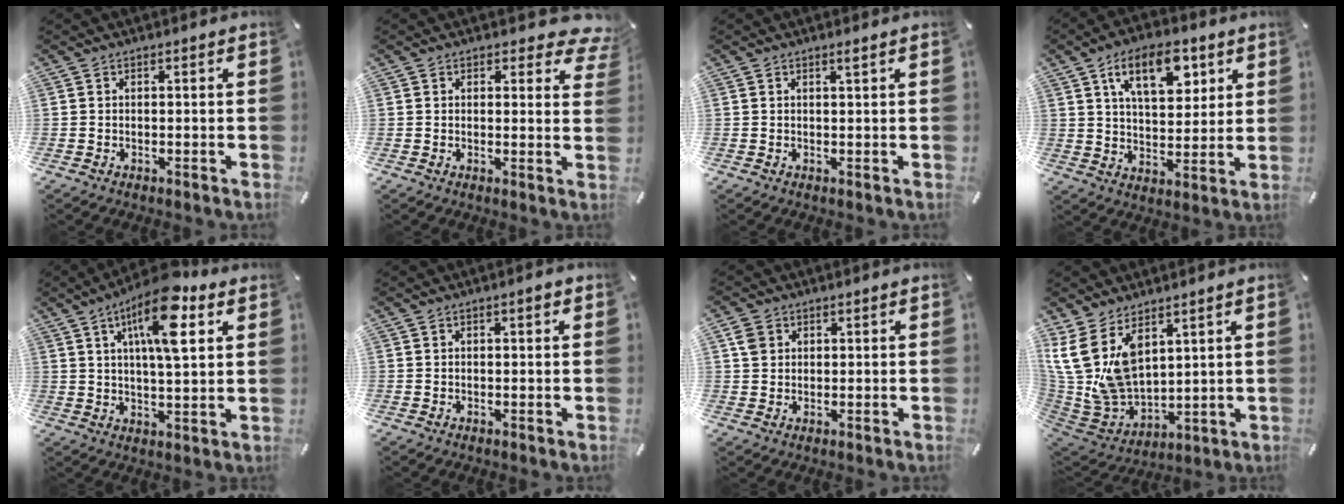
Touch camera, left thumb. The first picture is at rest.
{"total": 5.1, "force": [3.0, 2.6, 3.2], "torque": [-0.030, -0.017, 0.047]}
{"total": 1.0, "force": [0.6, -0.1, 0.8], "torque": [-0.015, -0.003, 0.011]}
{"total": 13.6, "force": [6.8, 7.1, 9.4], "torque": [-0.135, -0.020, 0.114]}
{"total": 14.4, "force": [6.6, 5.0, 11.8], "torque": [-0.193, -0.015, 0.109]}
{"total": 1.5, "force": [0.5, 0.6, 1.3], "torque": [-0.025, 0.005, 0.007]}
{"total": 3.2, "force": [1.2, 2.9, 0.9], "torque": [-0.014, 0.002, 0.021]}
{"total": 14.5, "force": [7.9, 9.1, 7.9], "torque": [-0.205, -0.061, 0.152]}